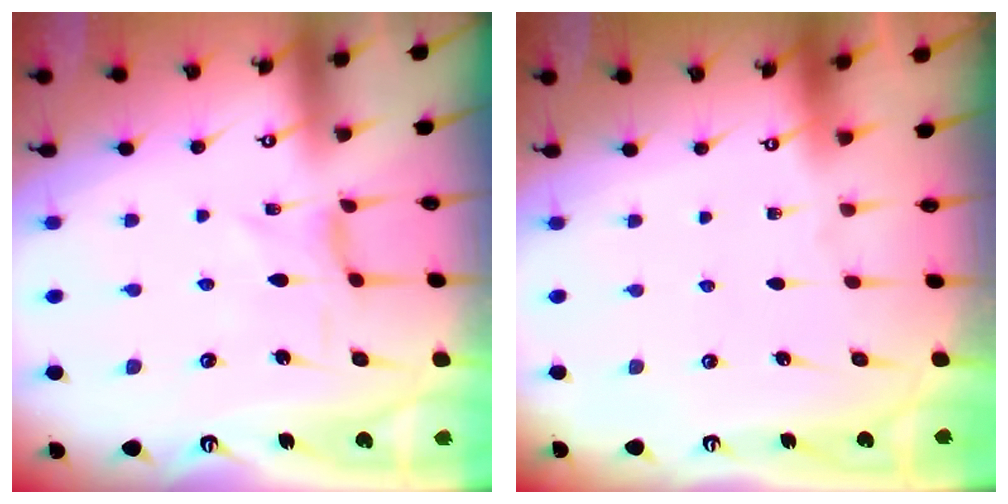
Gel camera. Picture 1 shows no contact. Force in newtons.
{"total": 0.0}